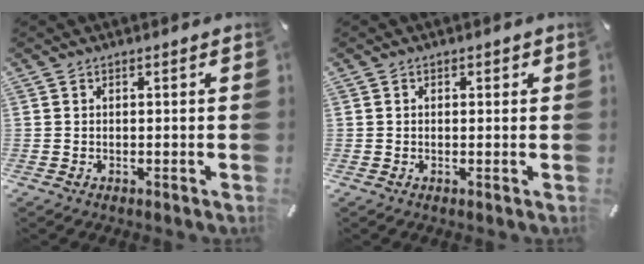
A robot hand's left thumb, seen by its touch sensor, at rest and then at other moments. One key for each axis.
{"total": 0.7, "fx": 0.1, "fy": 0.6, "fz": 0.4, "tx": 0.001, "ty": 0.003, "tz": -0.002}